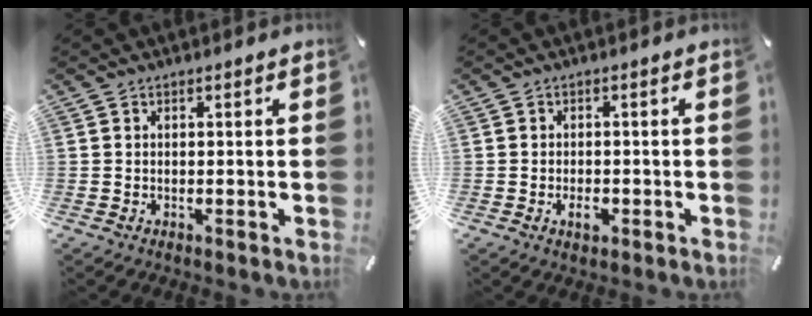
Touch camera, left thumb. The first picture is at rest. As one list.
[{"total": 2.9, "force": [-1.1, 1.8, 2.0], "torque": [-0.042, 0.002, -0.021]}]